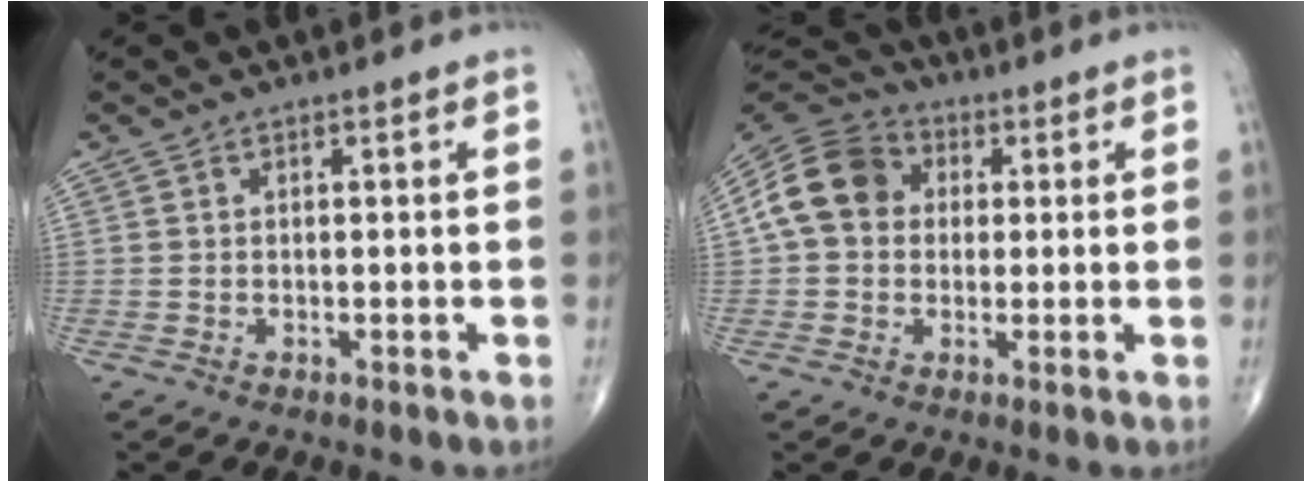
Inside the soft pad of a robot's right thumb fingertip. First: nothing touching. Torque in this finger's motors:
{"motor_torque": [-0.69, 1.00, 1.08, 0.18, 0.12]}